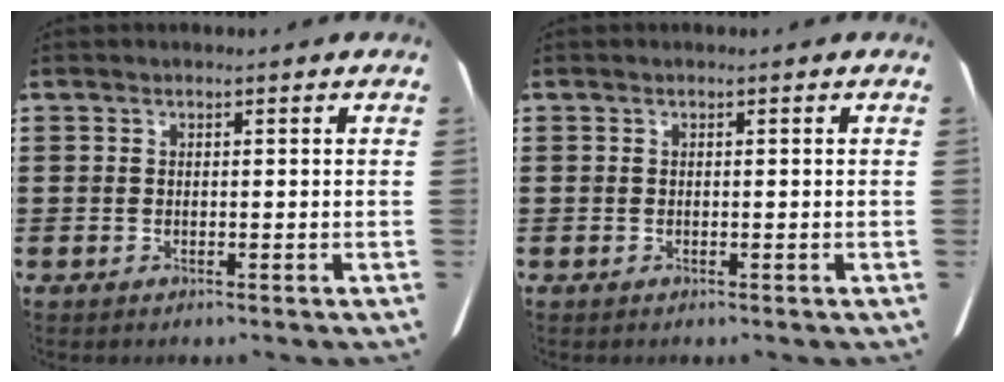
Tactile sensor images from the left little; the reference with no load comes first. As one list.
[{"total": 0.0}]